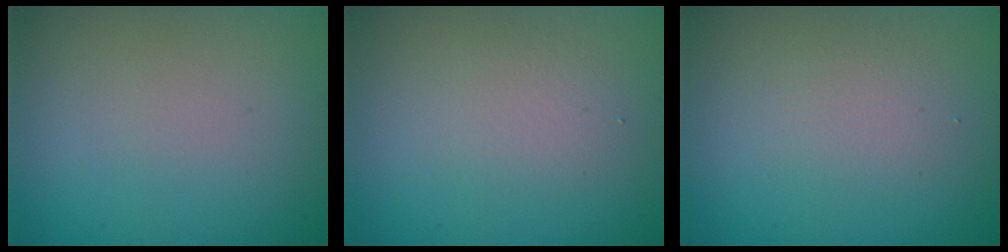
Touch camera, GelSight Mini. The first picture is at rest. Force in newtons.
{"total": 1.9, "press": 1.9, "slide": 0.2}
{"total": 1.9, "press": 1.9, "slide": 0.1}